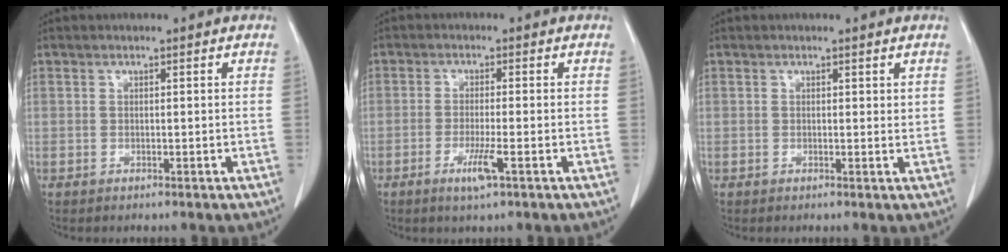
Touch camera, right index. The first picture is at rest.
{"total": 3.9, "force": [-1.8, -0.1, 3.4], "torque": [-0.067, -0.010, -0.034]}
{"total": 0.7, "force": [0.6, 0.3, 0.2], "torque": [0.001, -0.004, 0.006]}